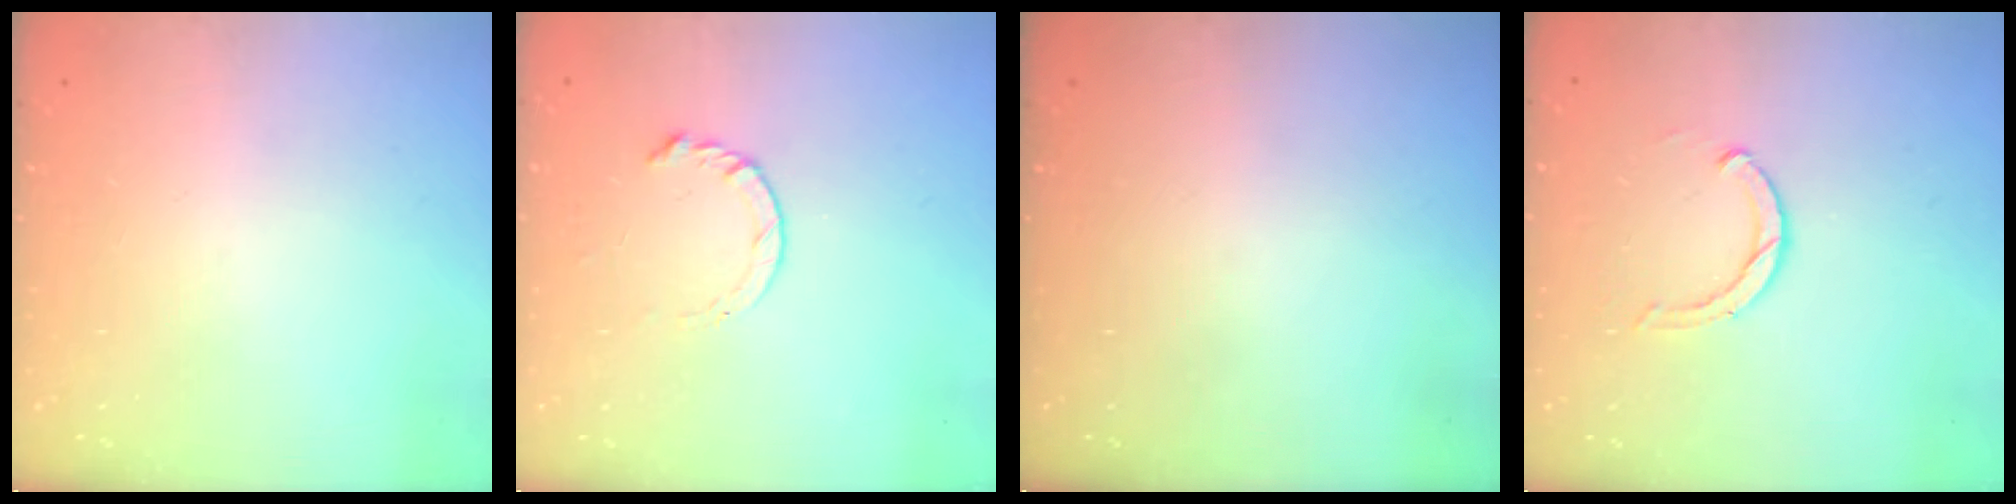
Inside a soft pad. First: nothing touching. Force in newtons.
{"total": 4.7, "press": 4.7, "slide": 0.6}
{"total": 0.0}
{"total": 3.0, "press": 2.9, "slide": 0.5}